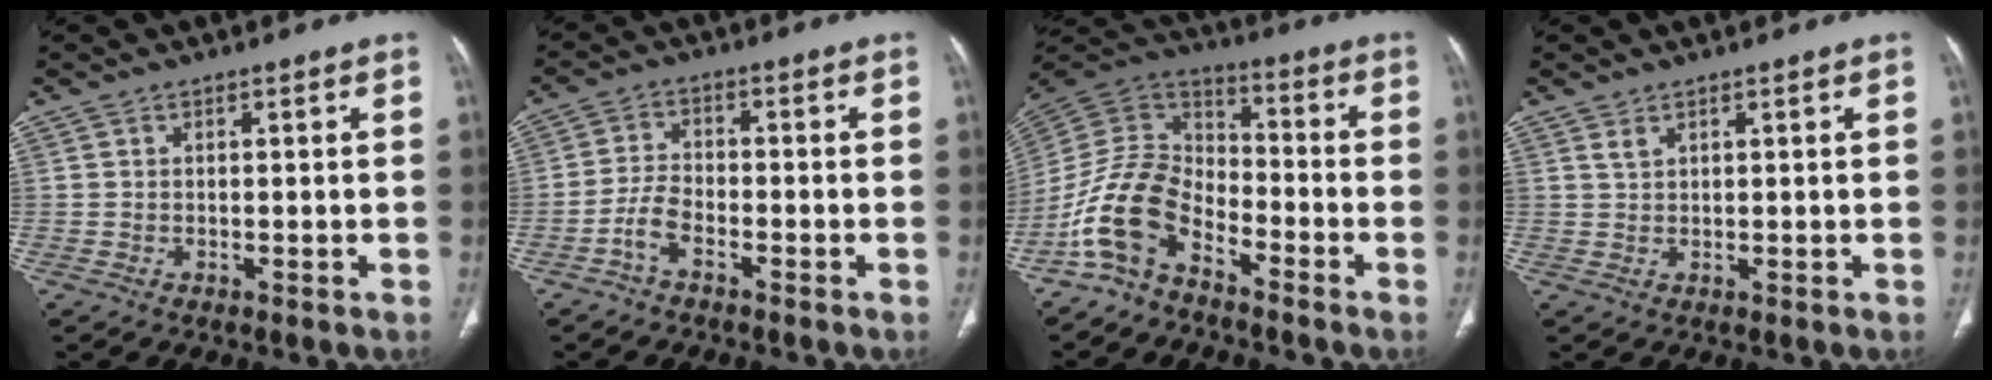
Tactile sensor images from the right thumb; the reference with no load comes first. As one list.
[{"total": 4.3, "force": [-2.6, 2.0, 2.8], "torque": [-0.056, 0.024, -0.056]}, {"total": 12.4, "force": [-7.7, 6.8, 6.9], "torque": [-0.128, 0.075, -0.165]}, {"total": 1.5, "force": [1.1, 0.4, 0.9], "torque": [-0.016, -0.001, 0.027]}]